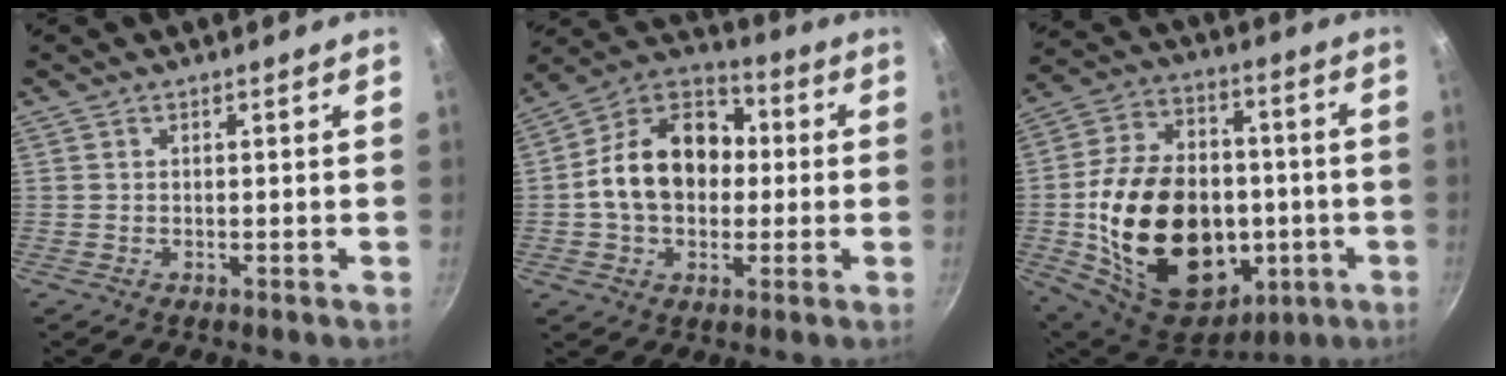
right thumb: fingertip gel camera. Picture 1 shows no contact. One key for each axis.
{"total": 17.3, "fx": 0.1, "fy": 13.0, "fz": 11.5, "tx": -0.159, "ty": 0.039, "tz": -0.017}
{"total": 30.5, "fx": -4.4, "fy": 21.0, "fz": 21.7, "tx": -0.354, "ty": 0.033, "tz": -0.051}